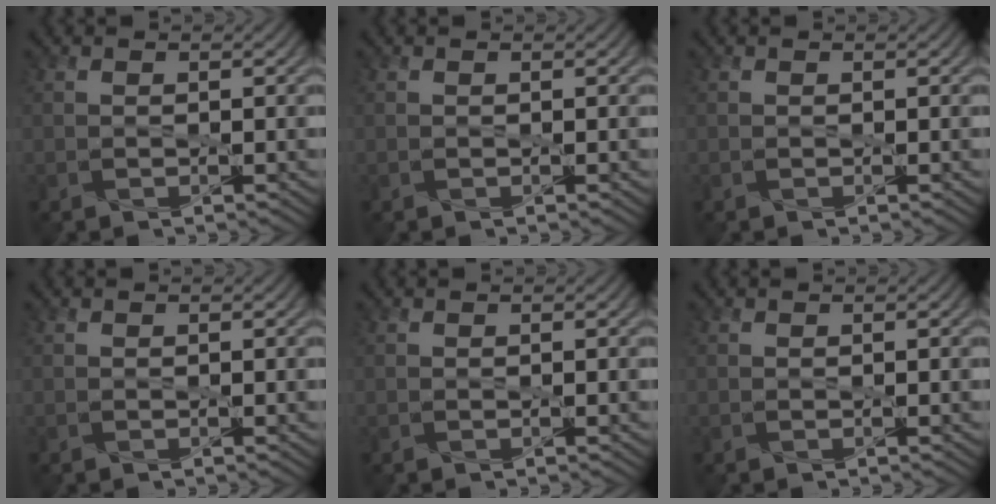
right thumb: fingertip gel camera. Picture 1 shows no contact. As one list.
[{"total": 0.0}, {"total": 0.0}, {"total": 0.0}, {"total": 0.0}, {"total": 0.0}]